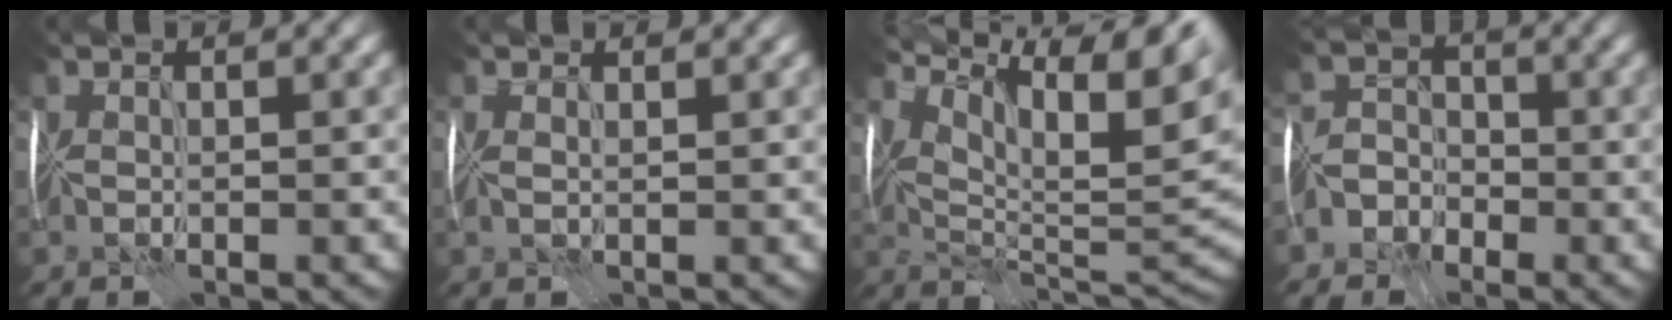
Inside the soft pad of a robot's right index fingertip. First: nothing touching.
{"total": 1.6, "force": [0.9, 0.8, 1.0], "torque": [-0.015, 0.016, 0.003]}
{"total": 12.9, "force": [6.7, 4.5, 10.0], "torque": [-0.162, 0.014, 0.123]}
{"total": 4.1, "force": [-3.3, 2.4, 0.4], "torque": [0.025, 0.004, -0.069]}